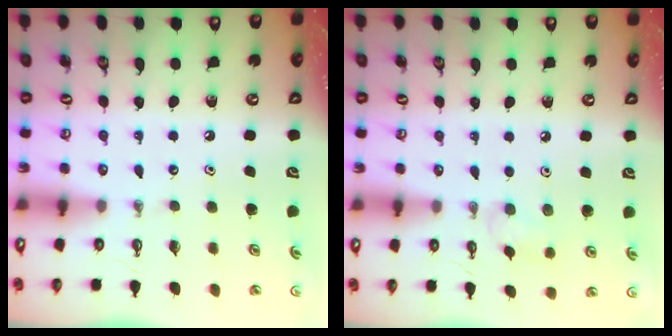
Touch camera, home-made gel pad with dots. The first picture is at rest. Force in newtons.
{"total": 6.2, "press": 6.1, "slide": 0.9}